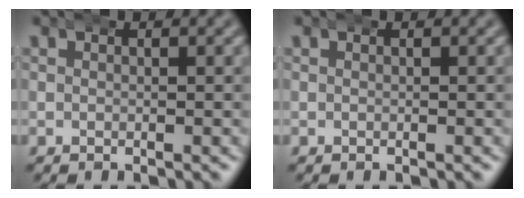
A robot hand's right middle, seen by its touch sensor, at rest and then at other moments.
{"total": 0.0}